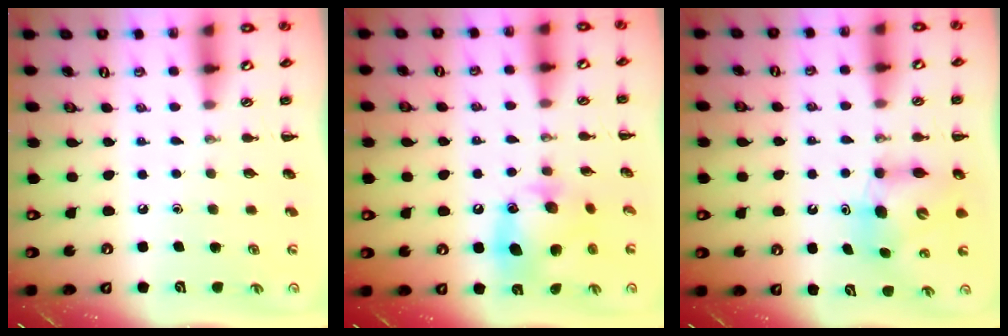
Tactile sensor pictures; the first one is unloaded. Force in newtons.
{"total": 13.3, "press": 13.1, "slide": 1.9}
{"total": 7.1, "press": 7.0, "slide": 0.8}